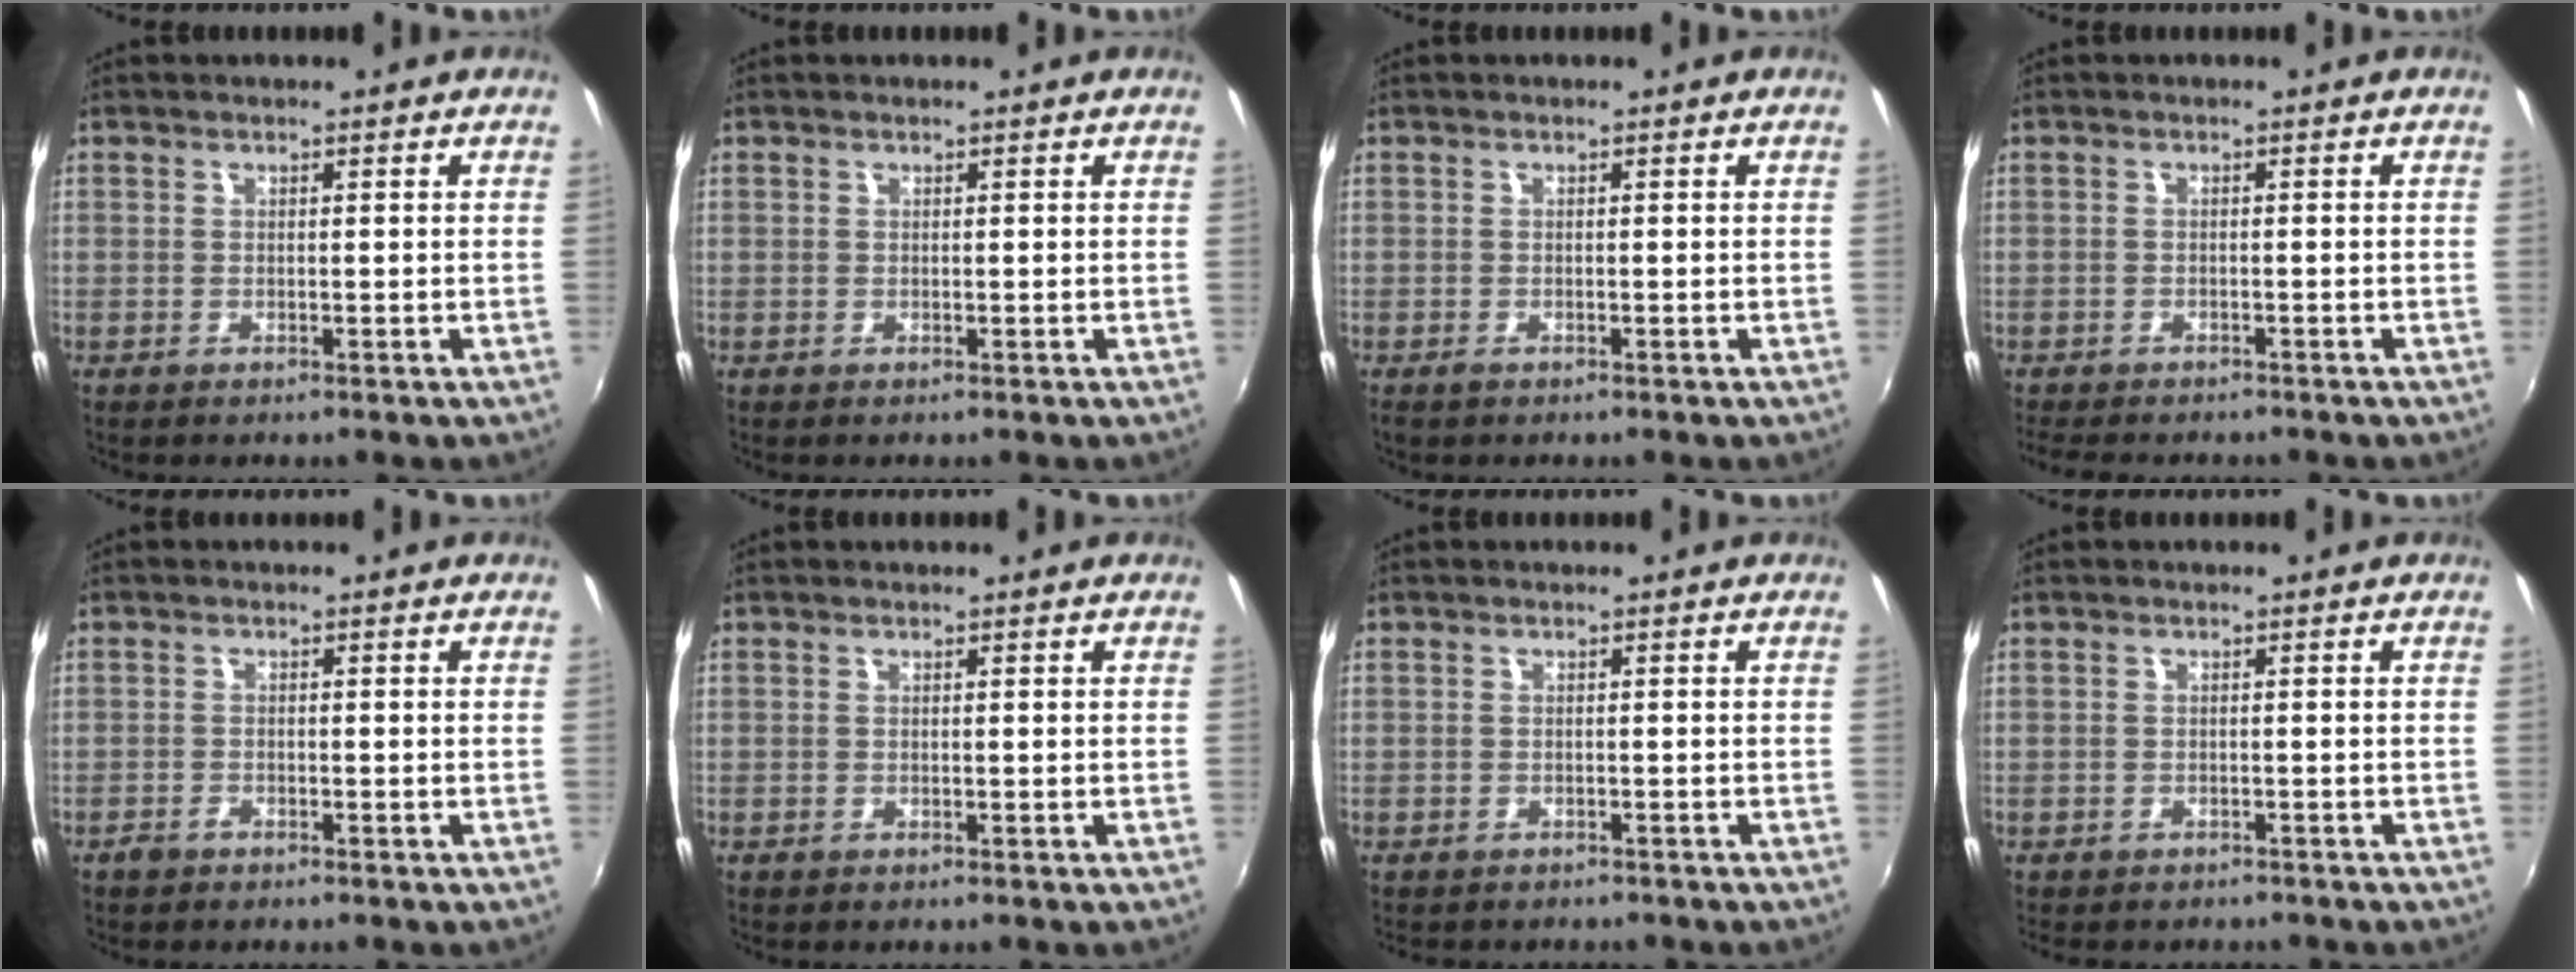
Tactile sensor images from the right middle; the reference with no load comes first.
{"total": 0.0}
{"total": 0.8, "force": [-0.6, 0.4, 0.3], "torque": [-0.006, -0.003, -0.012]}
{"total": 5.1, "force": [-4.4, 1.5, 1.9], "torque": [-0.052, -0.016, -0.072]}
{"total": 1.5, "force": [-1.3, 0.7, 0.4], "torque": [-0.012, 0.000, -0.026]}
{"total": 0.0}
{"total": 1.7, "force": [-1.4, 0.9, 0.2], "torque": [-0.011, -0.002, -0.021]}
{"total": 2.5, "force": [-2.1, 1.2, 0.6], "torque": [-0.018, -0.005, -0.030]}